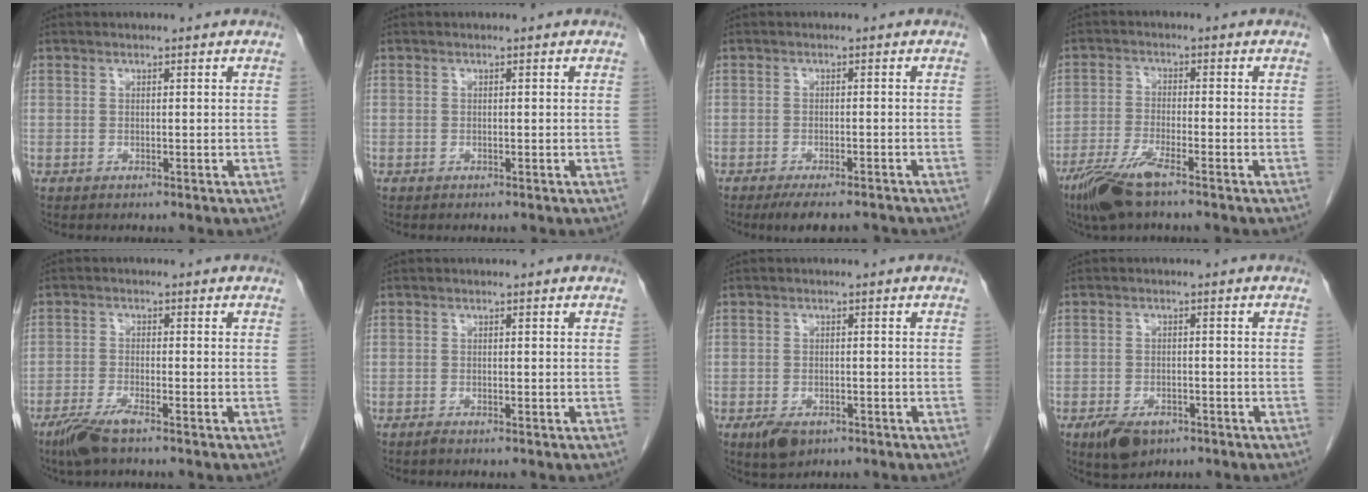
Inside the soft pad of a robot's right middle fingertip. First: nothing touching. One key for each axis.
{"total": 0.0}
{"total": 6.7, "fx": -5.7, "fy": 1.3, "fz": 3.1, "tx": -0.039, "ty": -0.010, "tz": -0.085}
{"total": 7.0, "fx": -4.9, "fy": 0.8, "fz": 5.0, "tx": -0.107, "ty": -0.017, "tz": -0.094}
{"total": 4.6, "fx": -3.3, "fy": 0.5, "fz": 3.2, "tx": -0.072, "ty": -0.011, "tz": -0.065}
{"total": 0.6, "fx": -0.5, "fy": 0.0, "fz": 0.3, "tx": -0.009, "ty": -0.002, "tz": -0.010}
{"total": 3.9, "fx": -2.3, "fy": 2.1, "fz": 2.3, "tx": -0.045, "ty": -0.005, "tz": -0.031}
{"total": 5.1, "fx": -3.2, "fy": 2.7, "fz": 2.9, "tx": -0.053, "ty": -0.004, "tz": -0.046}